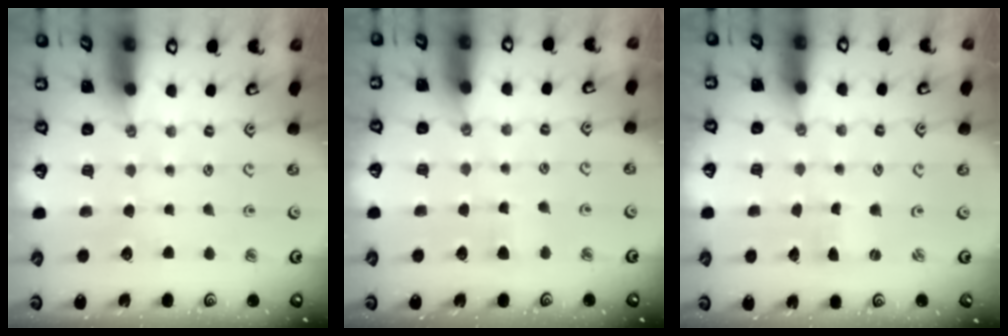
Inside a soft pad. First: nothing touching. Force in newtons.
{"total": 3.9, "press": 3.9, "slide": 0.6}
{"total": 0.0}